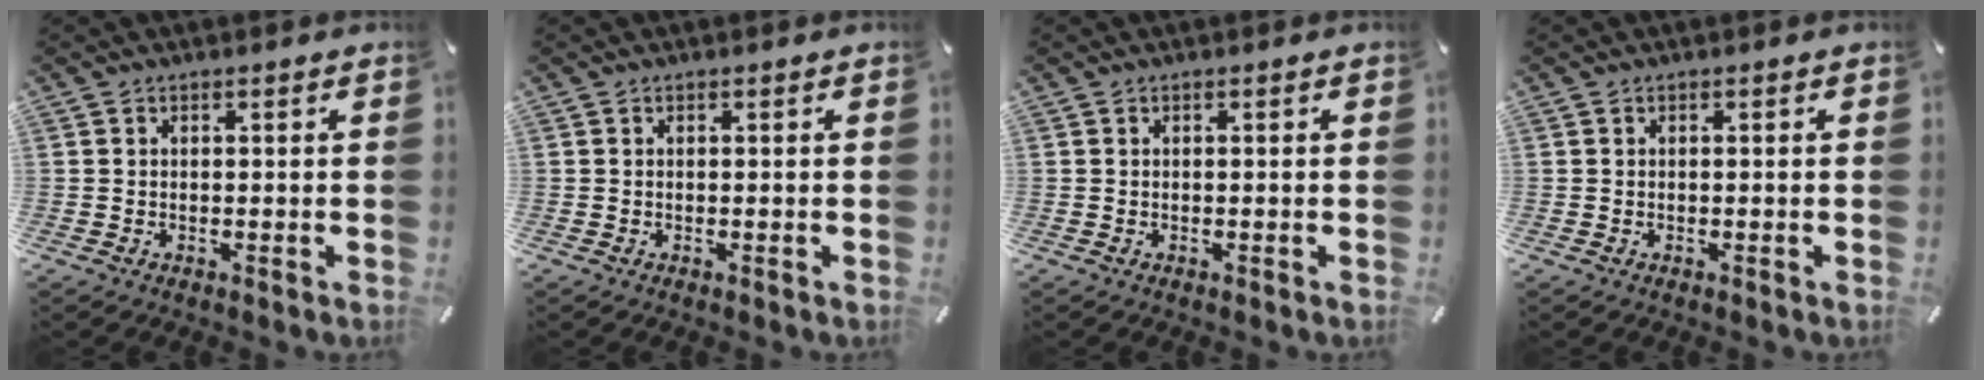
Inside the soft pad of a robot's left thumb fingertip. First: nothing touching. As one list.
[{"total": 0.0}, {"total": 0.0}, {"total": 0.0}]